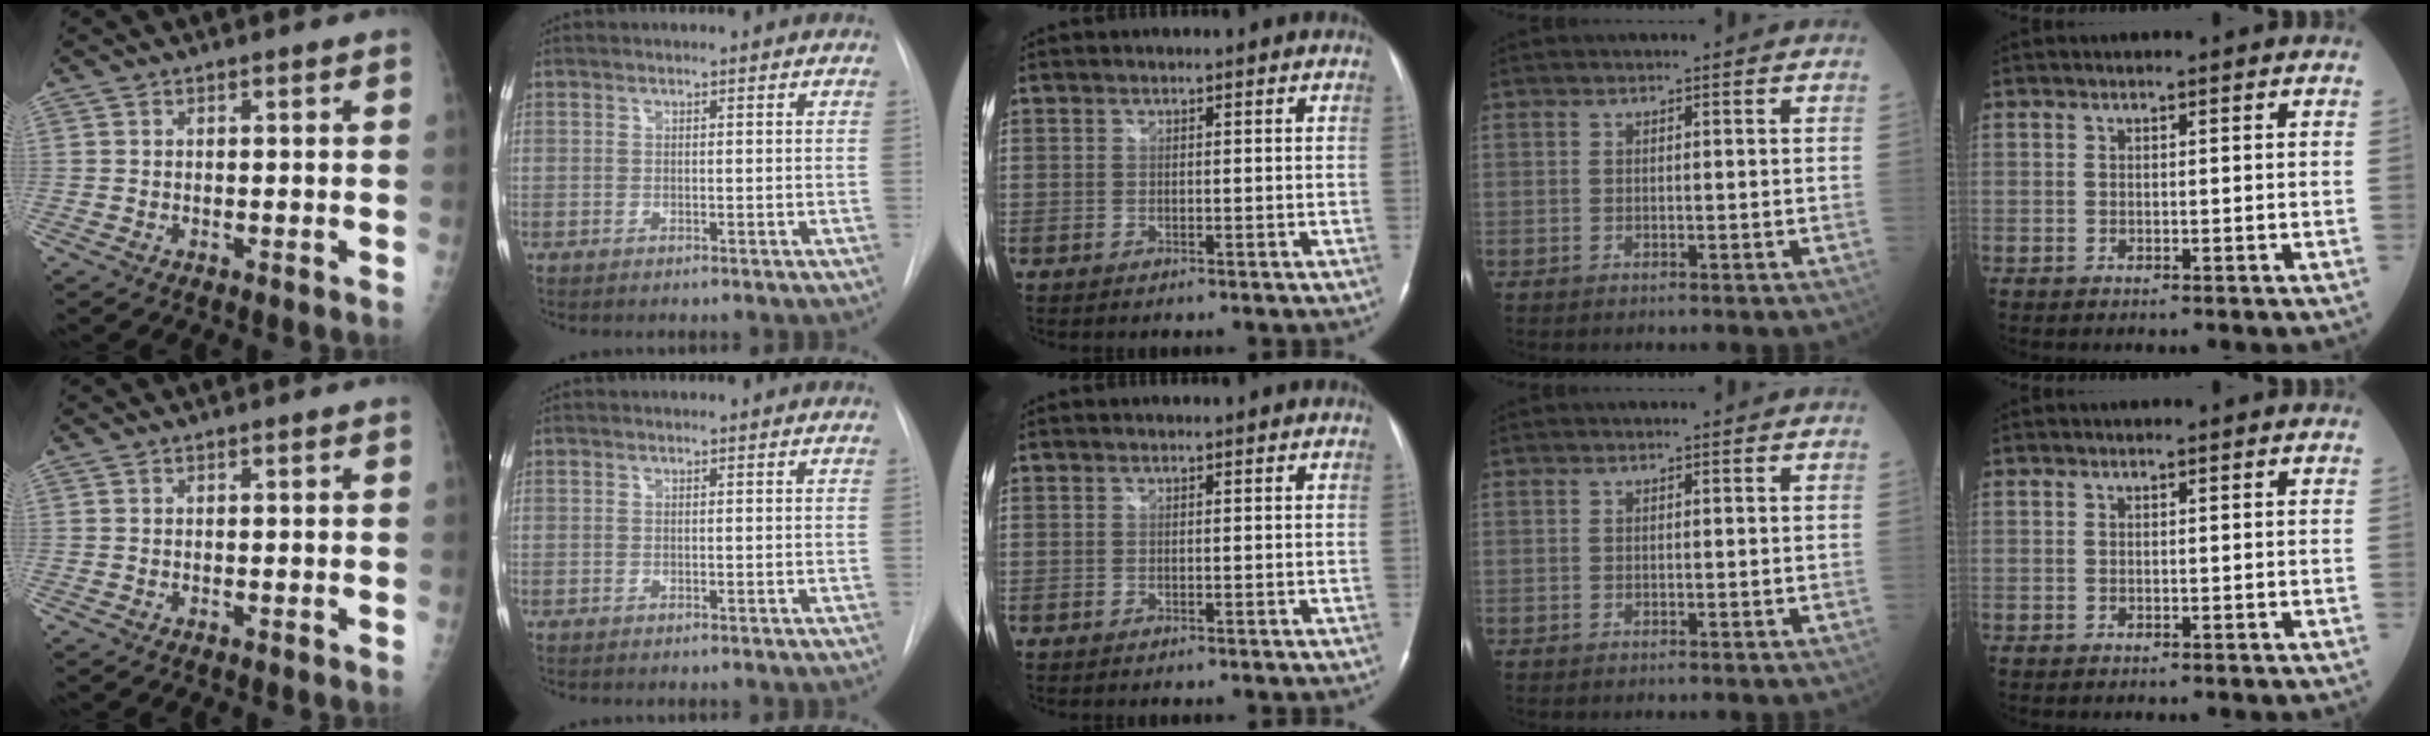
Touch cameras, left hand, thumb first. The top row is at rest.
{}